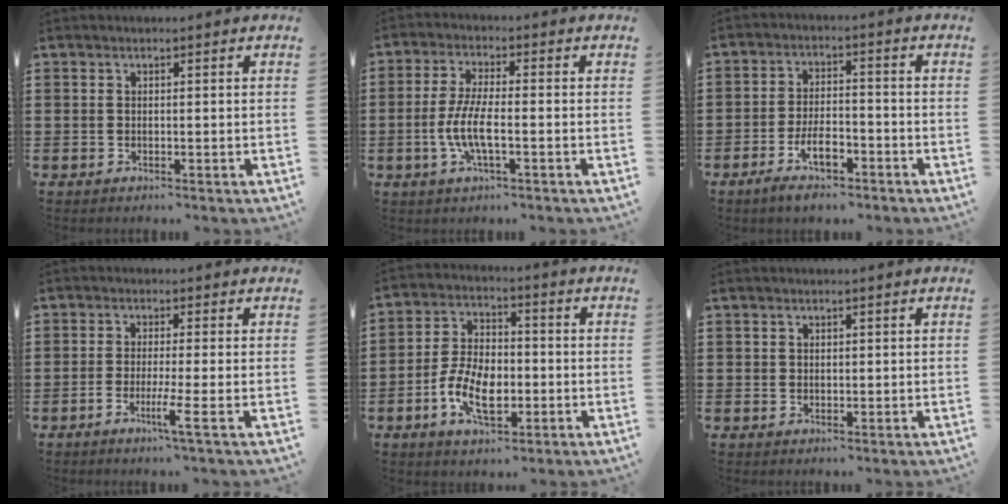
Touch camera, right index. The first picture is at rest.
{"total": 6.7, "force": [-2.1, 1.7, 6.2], "torque": [-0.139, -0.011, -0.047]}
{"total": 6.3, "force": [-3.6, 2.3, 4.6], "torque": [-0.093, 0.002, -0.068]}
{"total": 4.0, "force": [-1.9, -0.3, 3.5], "torque": [-0.066, -0.014, -0.035]}
{"total": 8.7, "force": [-2.7, 4.9, 6.7], "torque": [-0.150, 0.002, -0.054]}
{"total": 1.0, "force": [0.5, 0.8, 0.1], "torque": [-0.004, 0.006, 0.010]}